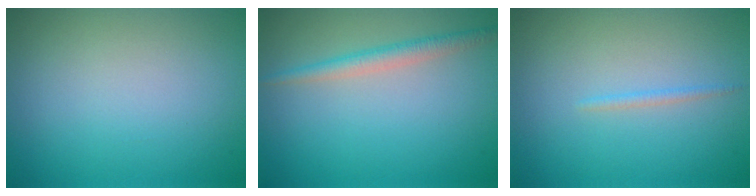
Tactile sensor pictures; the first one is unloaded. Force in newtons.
{"total": 2.1, "press": 2.1, "slide": 0.0}
{"total": 0.7, "press": 0.7, "slide": 0.1}